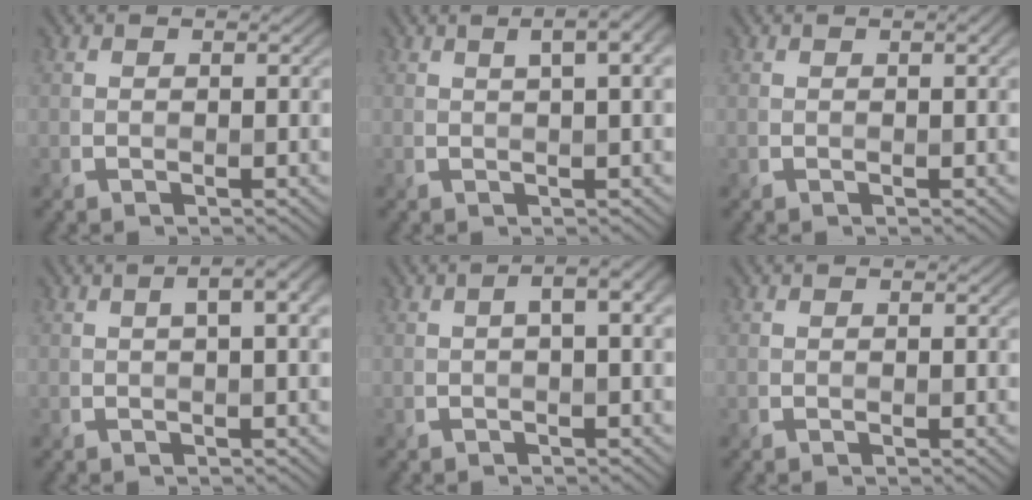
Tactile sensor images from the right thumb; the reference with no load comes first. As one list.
[{"total": 4.5, "force": [1.6, 1.1, 4.1], "torque": [-0.057, 0.014, 0.022]}, {"total": 0.8, "force": [0.3, 0.1, 0.7], "torque": [-0.013, 0.005, 0.005]}, {"total": 3.6, "force": [0.9, 0.8, 3.4], "torque": [-0.050, 0.012, 0.013]}, {"total": 3.0, "force": [0.4, 0.7, 2.9], "torque": [-0.043, 0.012, 0.005]}, {"total": 0.0}]